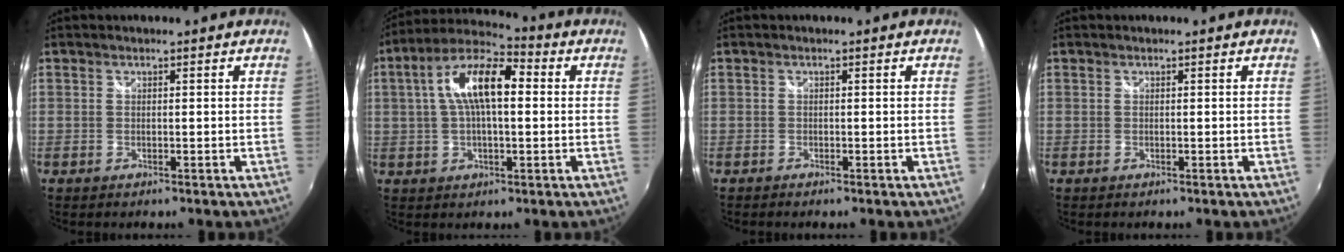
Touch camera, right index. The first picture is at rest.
{"total": 12.9, "force": [1.9, 5.3, 11.6], "torque": [-0.217, 0.027, 0.026]}
{"total": 0.6, "force": [-0.5, 0.2, 0.2], "torque": [-0.007, -0.003, -0.012]}
{"total": 0.0}